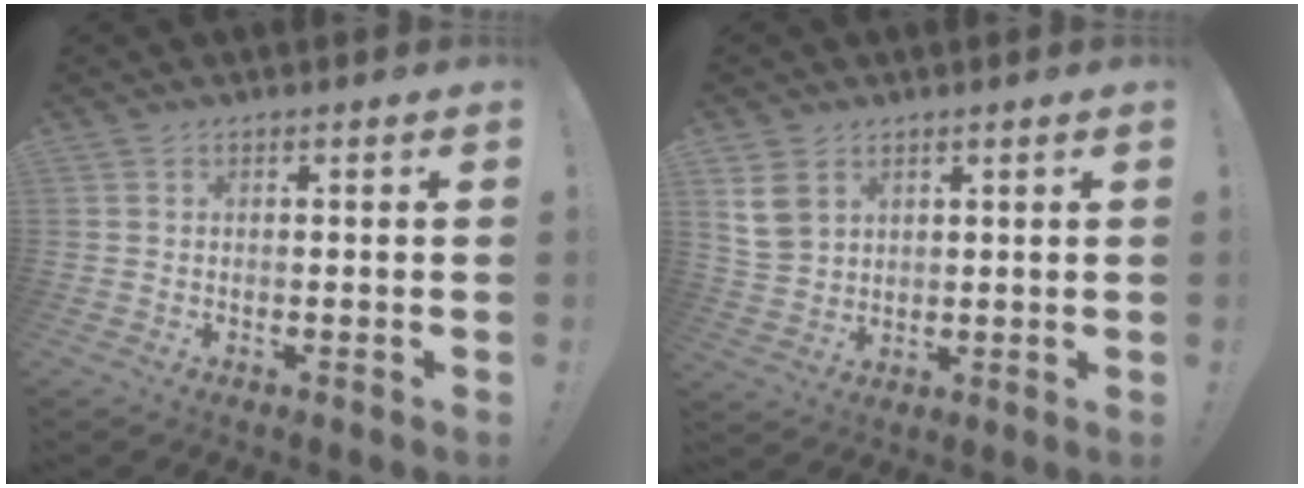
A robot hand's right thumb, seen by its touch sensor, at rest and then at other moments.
{"total": 7.4, "force": [4.2, 5.4, 2.9], "torque": [-0.050, -0.012, 0.082]}